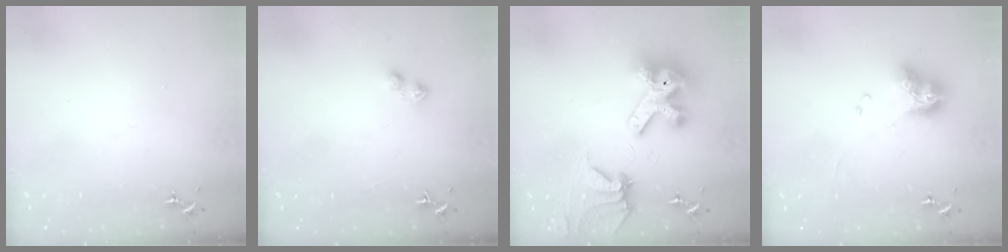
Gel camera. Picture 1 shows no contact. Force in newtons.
{"total": 3.2, "press": 3.1, "slide": 0.5}
{"total": 14.9, "press": 14.8, "slide": 2.0}
{"total": 11.4, "press": 11.4, "slide": 0.9}